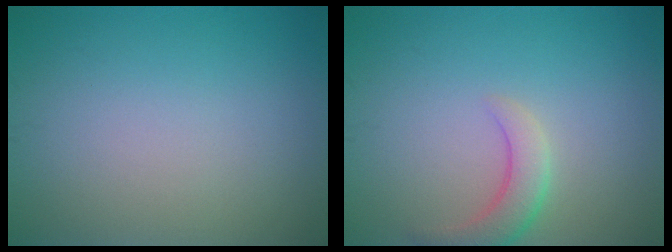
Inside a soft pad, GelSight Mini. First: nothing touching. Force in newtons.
{"total": 2.9, "press": 2.8, "slide": 0.3}